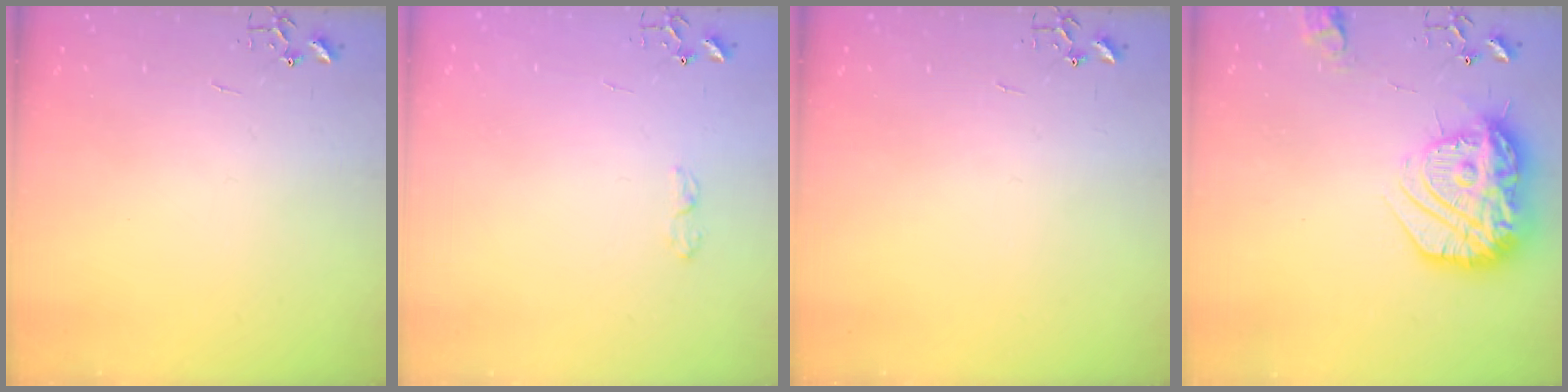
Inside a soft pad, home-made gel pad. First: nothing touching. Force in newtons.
{"total": 4.4, "press": 4.3, "slide": 0.7}
{"total": 0.0}
{"total": 20.7, "press": 20.6, "slide": 1.5}